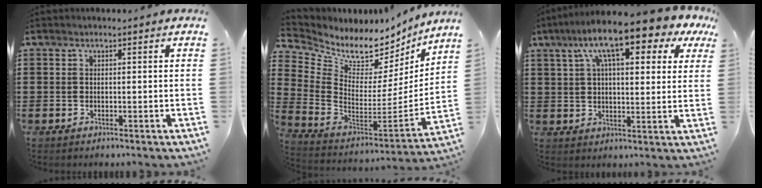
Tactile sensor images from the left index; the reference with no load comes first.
{"total": 6.4, "force": [5.6, 2.8, 1.4], "torque": [-0.060, -0.058, 0.096]}
{"total": 12.2, "force": [7.4, 3.1, 9.2], "torque": [-0.176, -0.016, 0.121]}